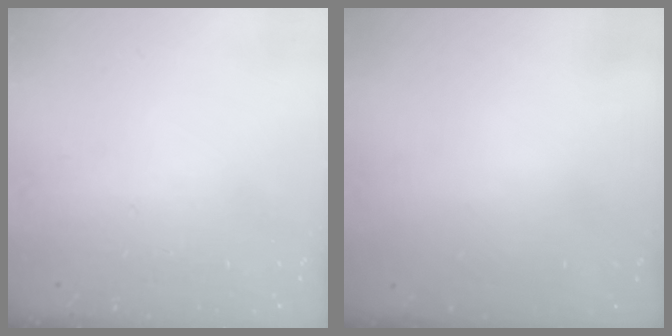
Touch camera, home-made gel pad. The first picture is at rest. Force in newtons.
{"total": 2.9, "press": 2.9, "slide": 0.1}